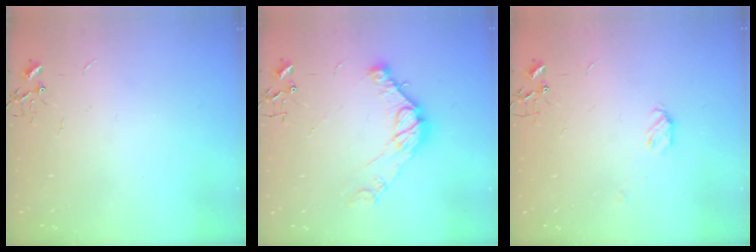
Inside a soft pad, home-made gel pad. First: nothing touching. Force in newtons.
{"total": 13.0, "press": 13.0, "slide": 0.8}
{"total": 5.4, "press": 5.4, "slide": 0.7}